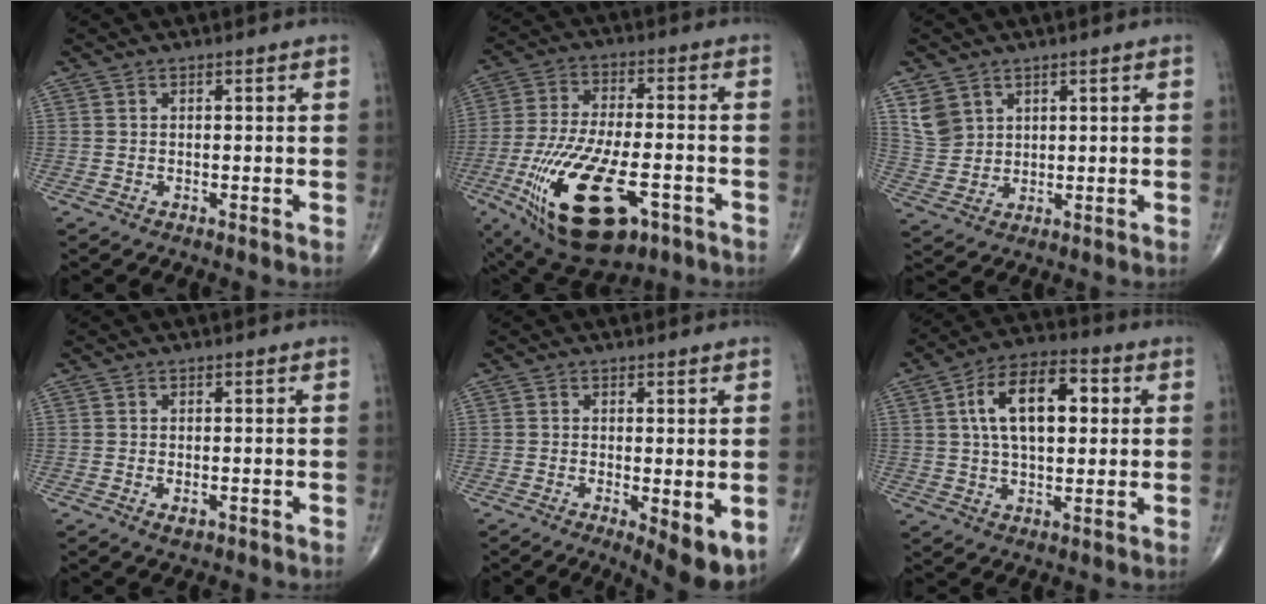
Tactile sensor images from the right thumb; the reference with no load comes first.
{"total": 22.8, "force": [-9.1, 10.0, 18.4], "torque": [-0.389, 0.001, -0.143]}
{"total": 5.5, "force": [2.9, 4.2, 2.1], "torque": [-0.031, -0.012, 0.067]}
{"total": 1.6, "force": [-0.8, 0.7, 1.2], "torque": [-0.019, -0.002, -0.012]}
{"total": 6.8, "force": [-1.9, 1.9, 6.3], "torque": [-0.089, -0.022, -0.027]}
{"total": 14.7, "force": [3.2, 7.9, 12.0], "torque": [-0.188, 0.015, 0.050]}